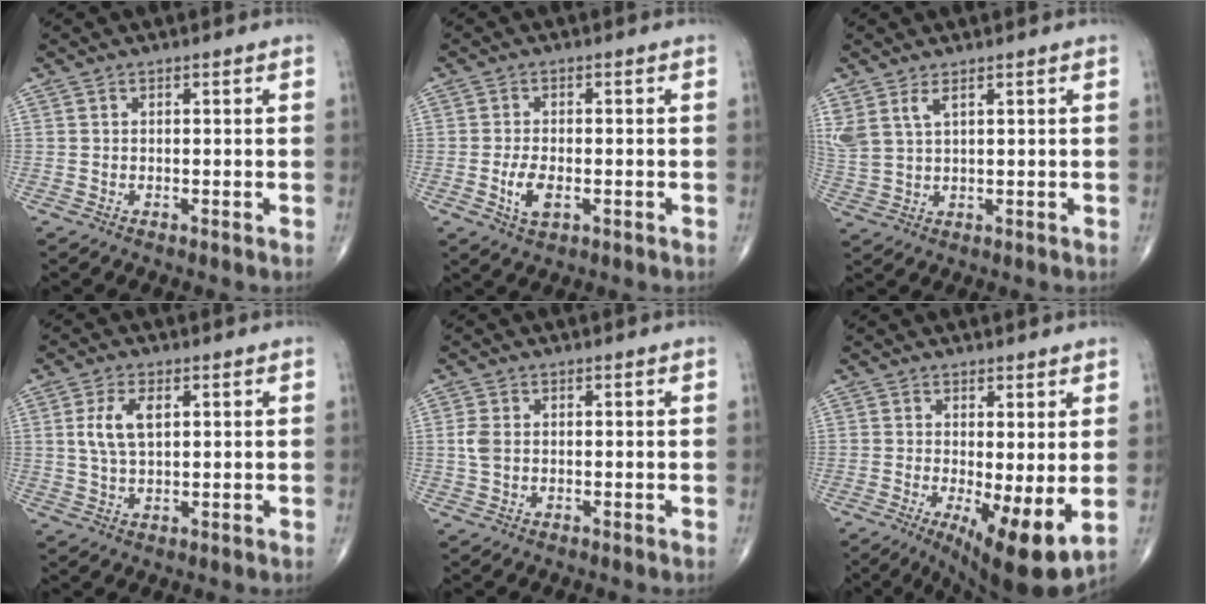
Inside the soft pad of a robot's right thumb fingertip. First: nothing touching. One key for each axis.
{"total": 4.7, "fx": -1.3, "fy": 2.4, "fz": 3.9, "tx": -0.072, "ty": -0.001, "tz": -0.020}
{"total": 5.5, "fx": 3.0, "fy": 2.2, "fz": 4.0, "tx": -0.099, "ty": -0.006, "tz": 0.072}
{"total": 6.3, "fx": 1.6, "fy": 3.2, "fz": 5.2, "tx": -0.107, "ty": 0.000, "tz": 0.033}
{"total": 2.8, "fx": 0.1, "fy": 1.9, "fz": 2.0, "tx": -0.051, "ty": 0.003, "tz": 0.002}
{"total": 11.0, "fx": -1.7, "fy": 3.1, "fz": 10.4, "tx": -0.158, "ty": -0.027, "tz": -0.019}